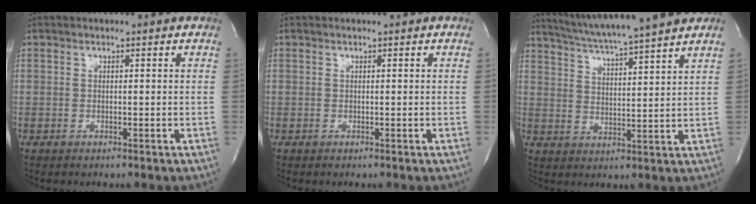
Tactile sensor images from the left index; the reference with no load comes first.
{"total": 0.0}
{"total": 15.1, "force": [13.2, -1.0, 7.2], "torque": [-0.128, 0.003, 0.191]}